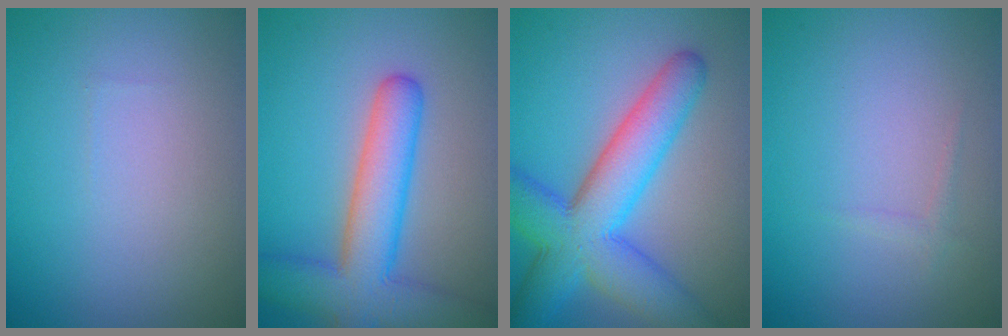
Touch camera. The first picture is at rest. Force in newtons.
{"total": 8.2, "press": 8.2, "slide": 0.3}
{"total": 9.6, "press": 9.6, "slide": 0.2}
{"total": 0.7, "press": 0.7, "slide": 0.0}